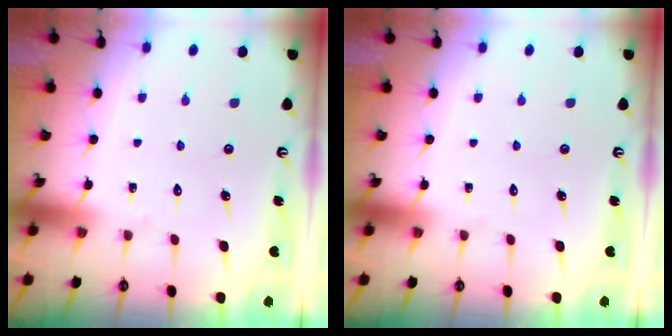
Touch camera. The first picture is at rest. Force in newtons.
{"total": 0.0}